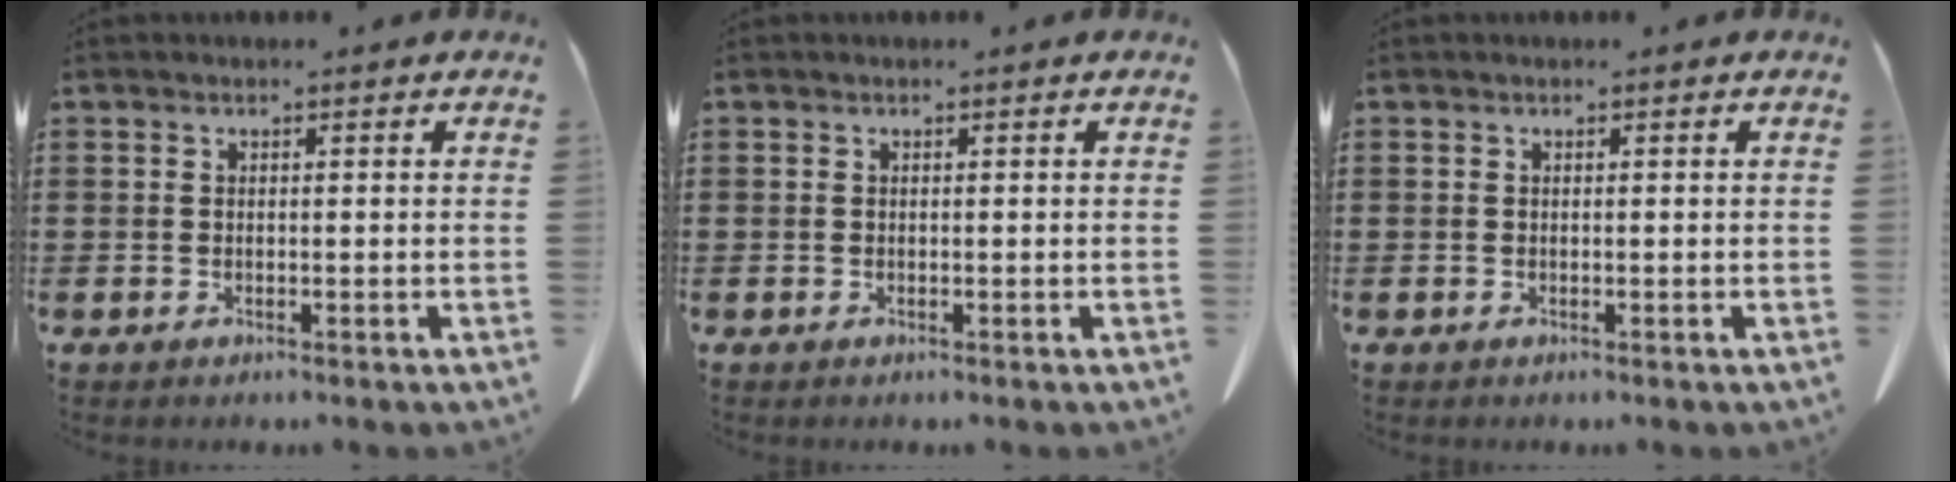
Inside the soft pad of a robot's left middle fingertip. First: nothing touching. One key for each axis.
{"total": 0.0}
{"total": 0.0}